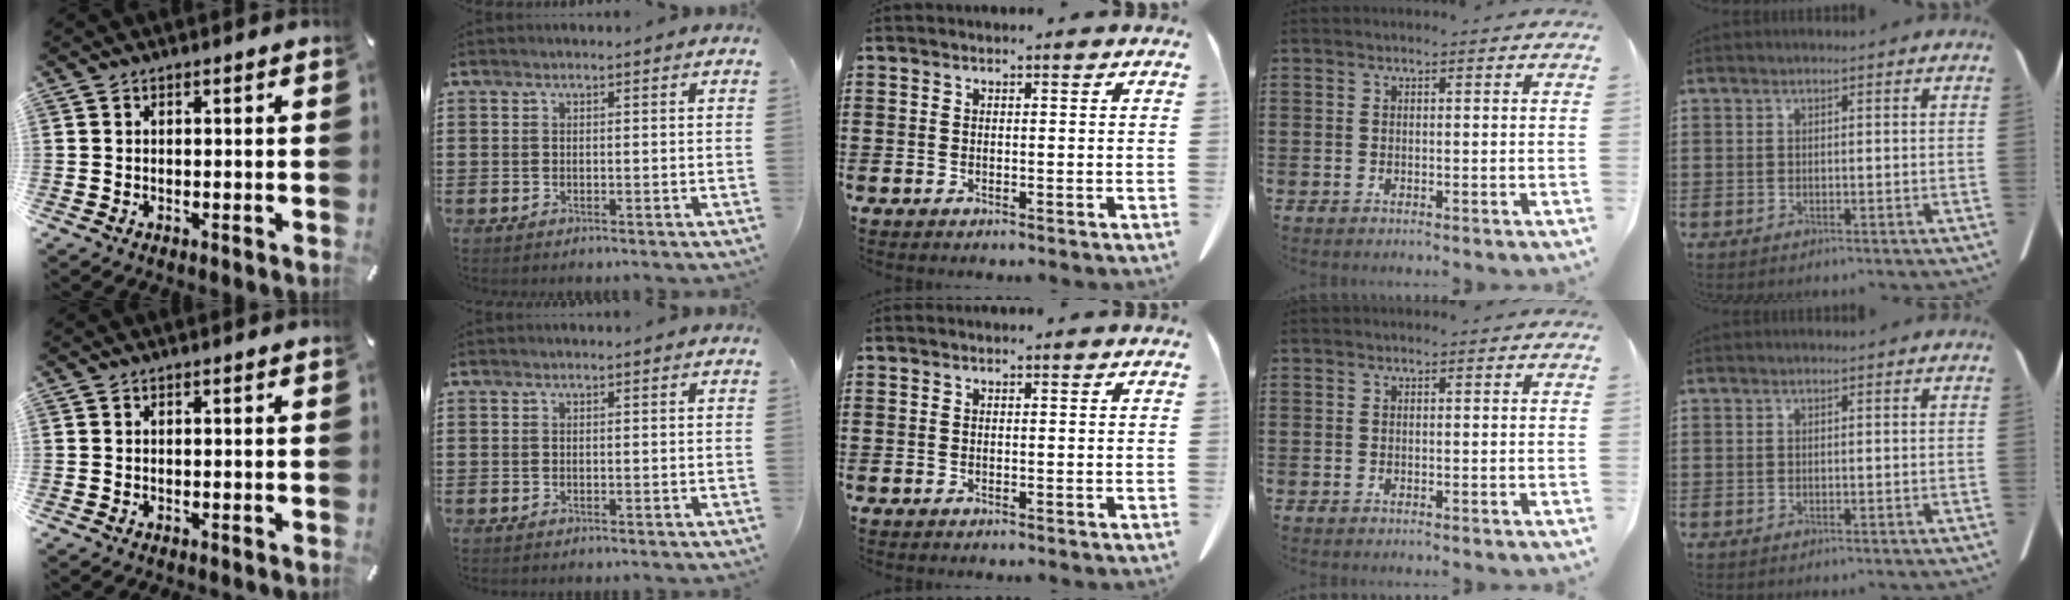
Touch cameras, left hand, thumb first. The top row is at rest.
{}